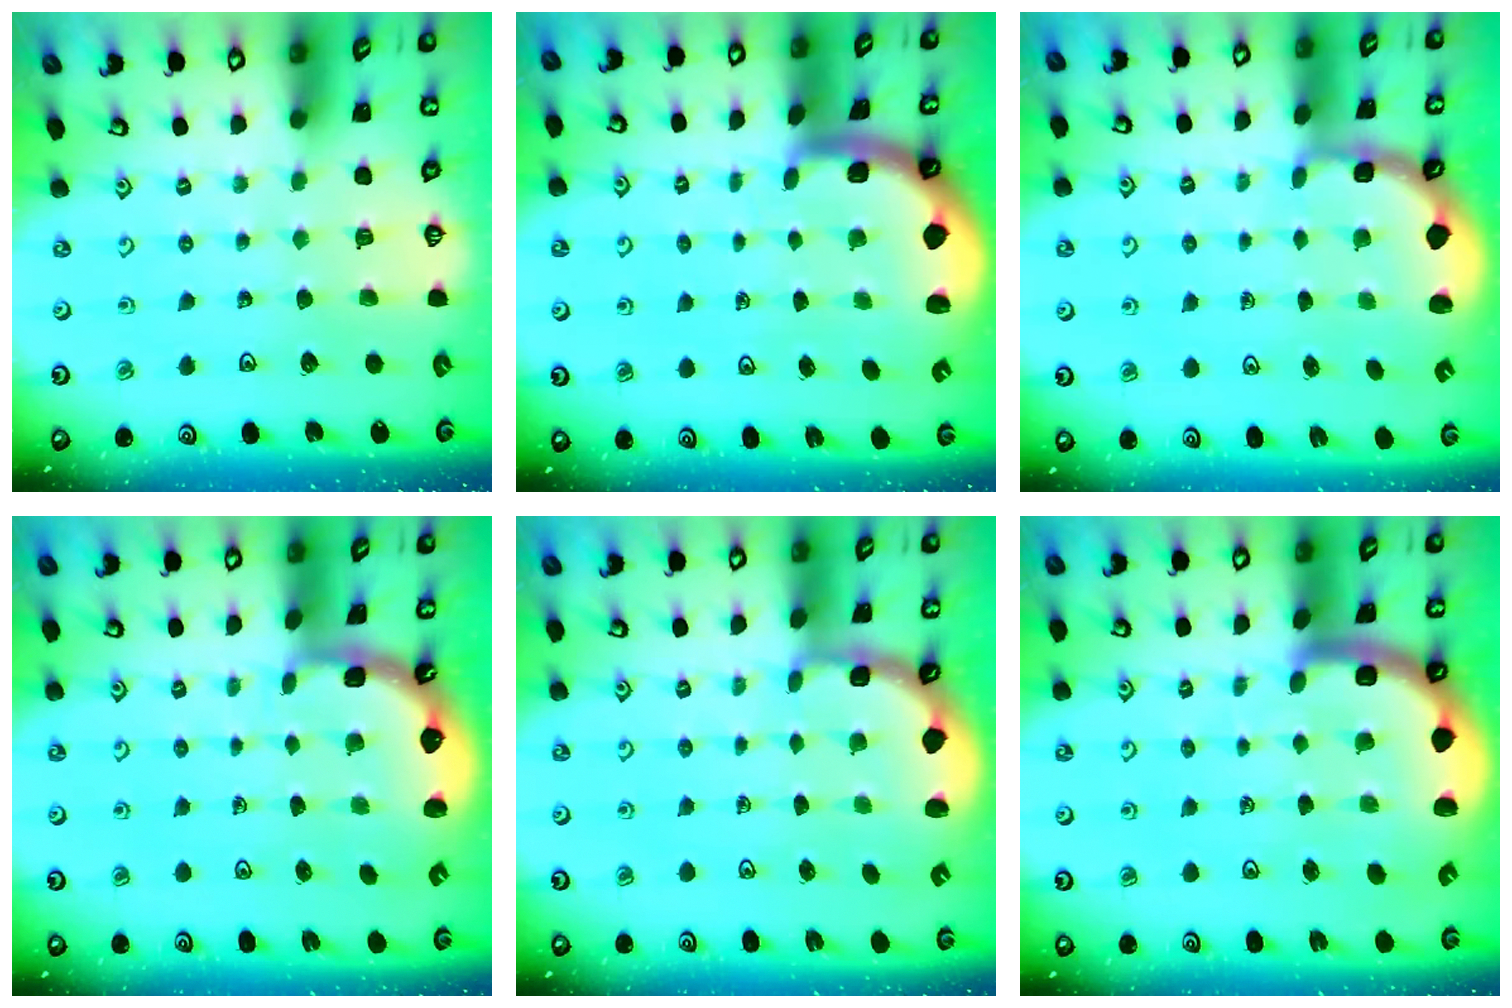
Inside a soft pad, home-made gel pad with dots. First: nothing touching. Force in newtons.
{"total": 2.3, "press": 2.3, "slide": 0.5}
{"total": 2.2, "press": 1.9, "slide": 1.1}
{"total": 2.3, "press": 1.7, "slide": 1.6}
{"total": 2.4, "press": 2.1, "slide": 1.2}
{"total": 7.7, "press": 7.5, "slide": 1.7}